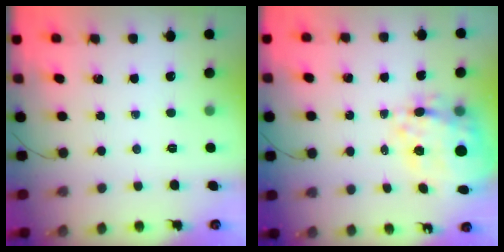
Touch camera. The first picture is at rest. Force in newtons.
{"total": 11.1, "press": 10.3, "slide": 4.2}